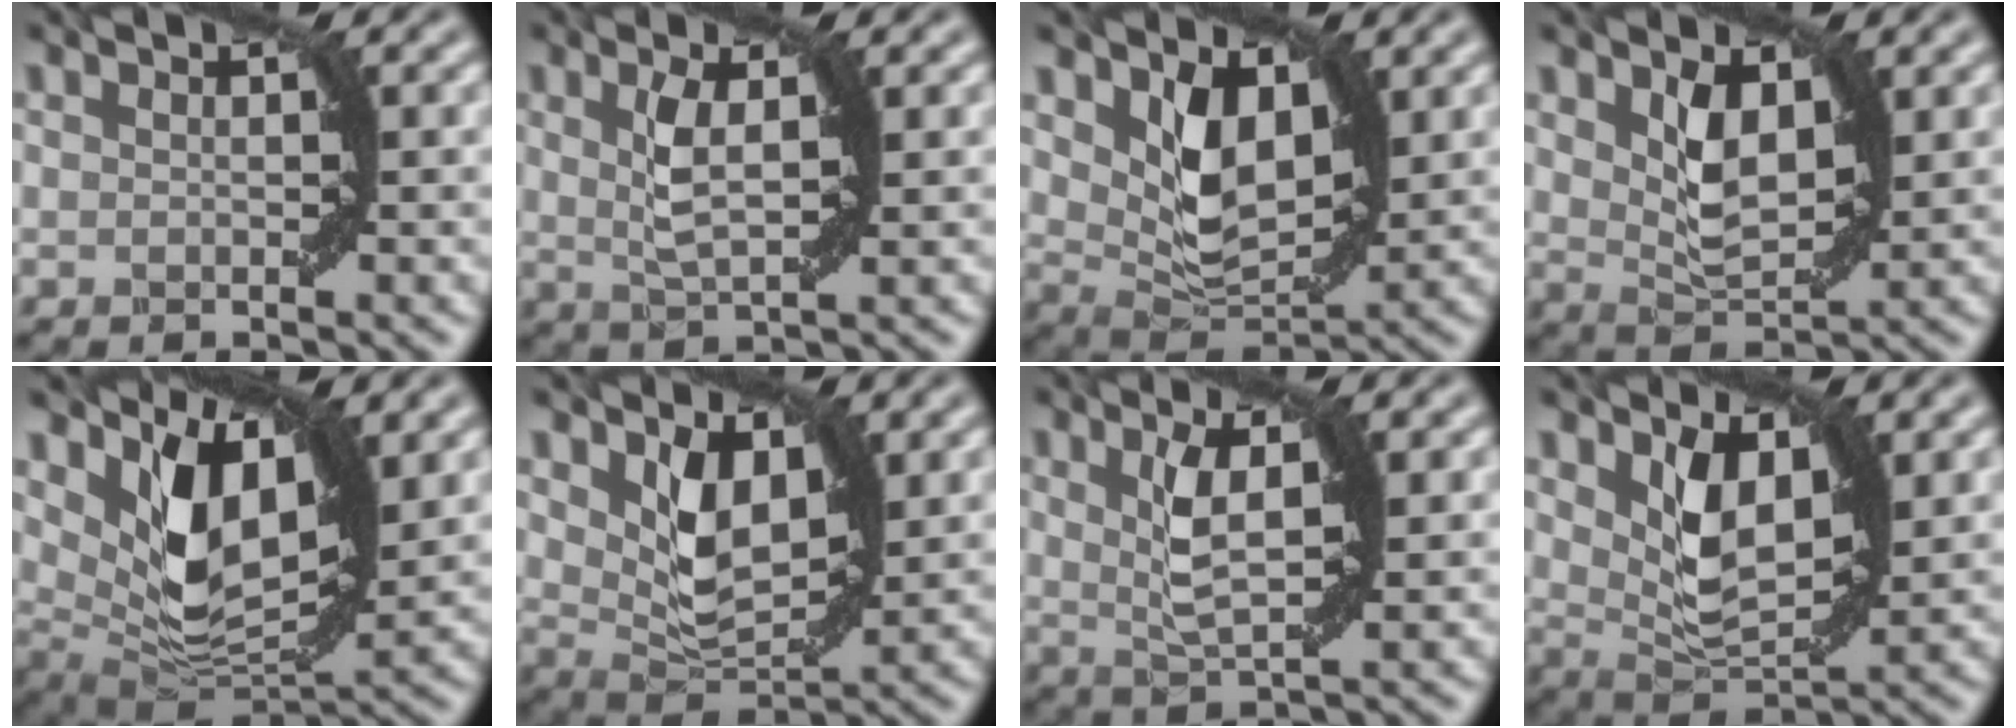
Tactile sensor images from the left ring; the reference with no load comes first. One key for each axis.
{"total": 3.3, "fx": 0.9, "fy": 1.0, "fz": 3.0, "tx": -0.067, "ty": 0.000, "tz": 0.018}
{"total": 5.6, "fx": 1.7, "fy": 3.4, "fz": 4.1, "tx": -0.085, "ty": -0.014, "tz": 0.037}
{"total": 4.0, "fx": 1.3, "fy": 2.2, "fz": 3.1, "tx": -0.065, "ty": -0.008, "tz": 0.029}
{"total": 8.9, "fx": 3.1, "fy": 4.7, "fz": 6.9, "tx": -0.131, "ty": -0.017, "tz": 0.056}
{"total": 5.1, "fx": 1.7, "fy": 3.0, "fz": 3.8, "tx": -0.079, "ty": -0.011, "tz": 0.035}
{"total": 3.8, "fx": 1.1, "fy": 1.2, "fz": 3.4, "tx": -0.075, "ty": -0.001, "tz": 0.023}
{"total": 5.1, "fx": 1.8, "fy": 2.8, "fz": 3.9, "tx": -0.084, "ty": -0.009, "tz": 0.037}